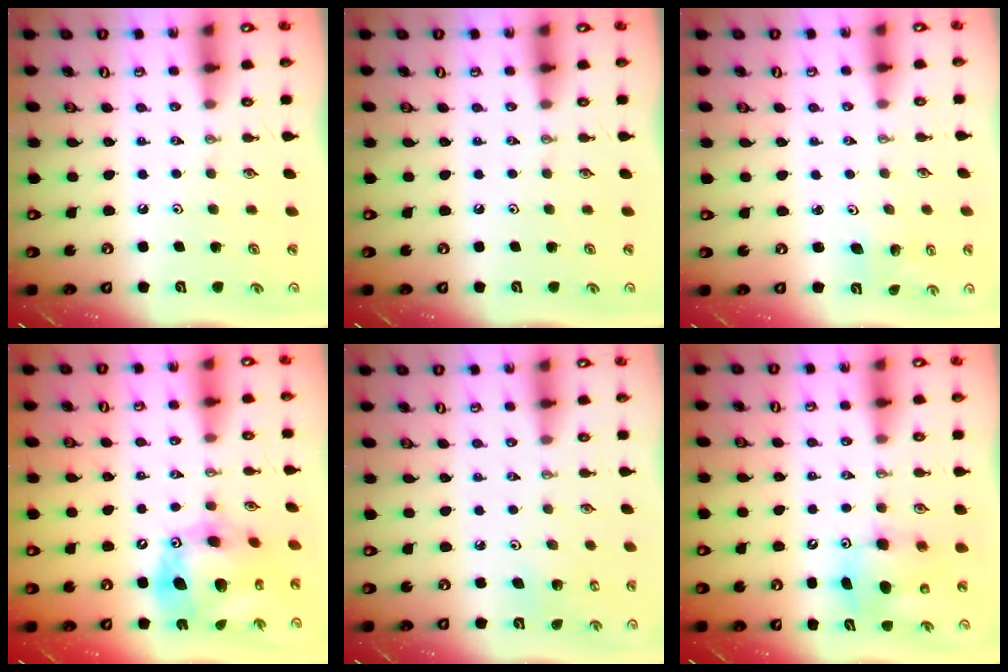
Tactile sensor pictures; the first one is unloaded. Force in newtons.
{"total": 0.0}
{"total": 1.9, "press": 1.9, "slide": 0.1}
{"total": 17.9, "press": 17.8, "slide": 1.8}
{"total": 4.8, "press": 4.8, "slide": 0.4}
{"total": 7.9, "press": 7.7, "slide": 2.0}